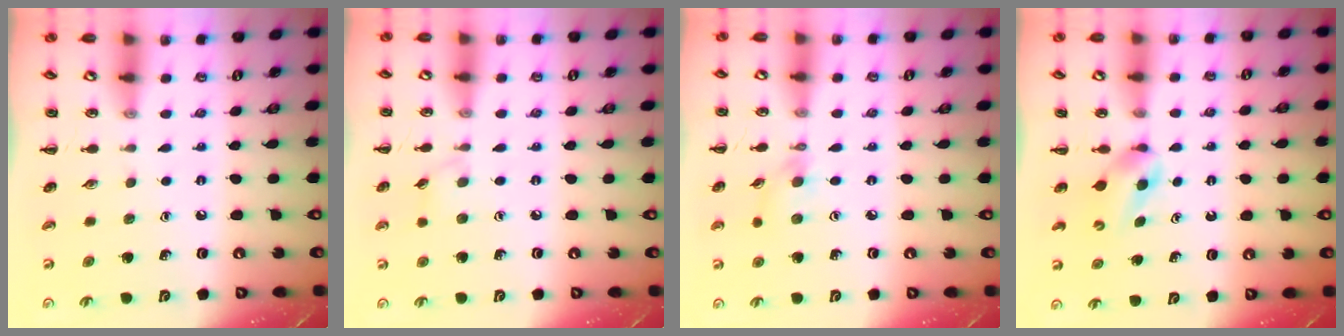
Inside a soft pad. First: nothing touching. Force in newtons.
{"total": 3.2, "press": 2.9, "slide": 1.3}
{"total": 3.8, "press": 3.5, "slide": 1.3}
{"total": 2.8, "press": 2.5, "slide": 1.3}